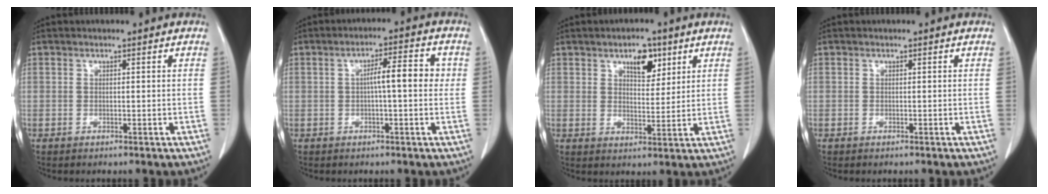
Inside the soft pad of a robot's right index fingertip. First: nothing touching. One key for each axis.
{"total": 5.7, "fx": 0.3, "fy": 1.0, "fz": 5.6, "tx": -0.086, "ty": 0.019, "tz": 0.004}
{"total": 5.5, "fx": 3.1, "fy": 2.7, "fz": 3.7, "tx": -0.055, "ty": 0.002, "tz": 0.050}
{"total": 0.0}